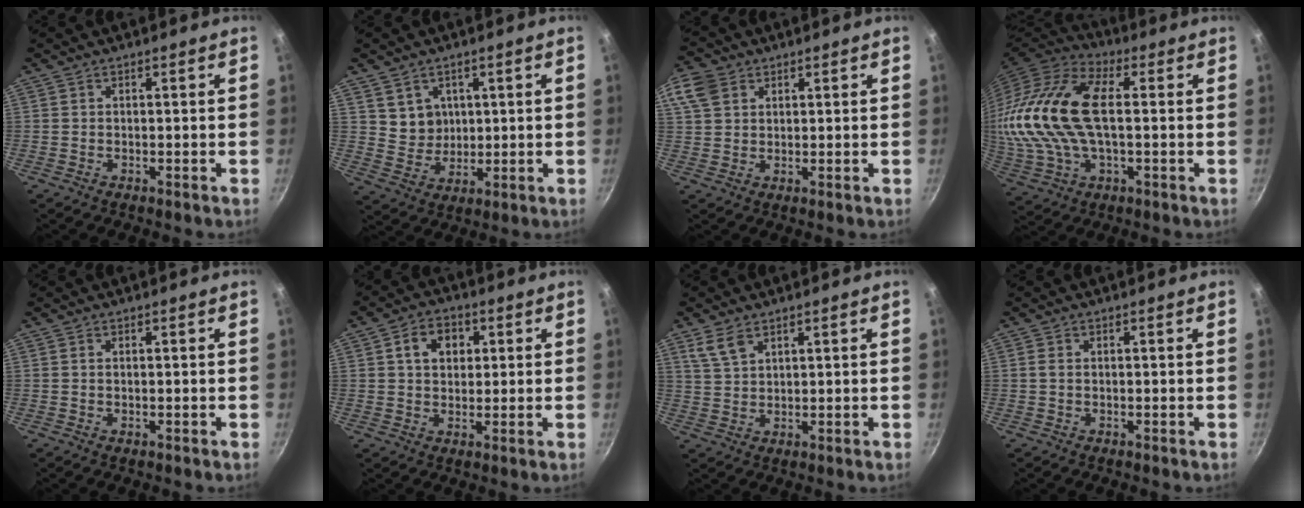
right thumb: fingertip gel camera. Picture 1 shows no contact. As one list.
[{"total": 5.9, "force": [2.1, 5.1, 1.9], "torque": [-0.014, -0.011, 0.049]}, {"total": 7.7, "force": [3.6, 5.7, 3.8], "torque": [-0.066, 0.000, 0.063]}, {"total": 21.2, "force": [2.1, 11.6, 17.6], "torque": [-0.355, 0.020, 0.034]}, {"total": 0.0}, {"total": 6.8, "force": [1.9, 5.2, 3.9], "torque": [-0.039, 0.005, 0.025]}, {"total": 4.7, "force": [3.0, 2.4, 2.7], "torque": [-0.046, -0.011, 0.062]}, {"total": 0.9, "force": [0.0, 0.6, 0.7], "torque": [-0.013, 0.001, -0.001]}]